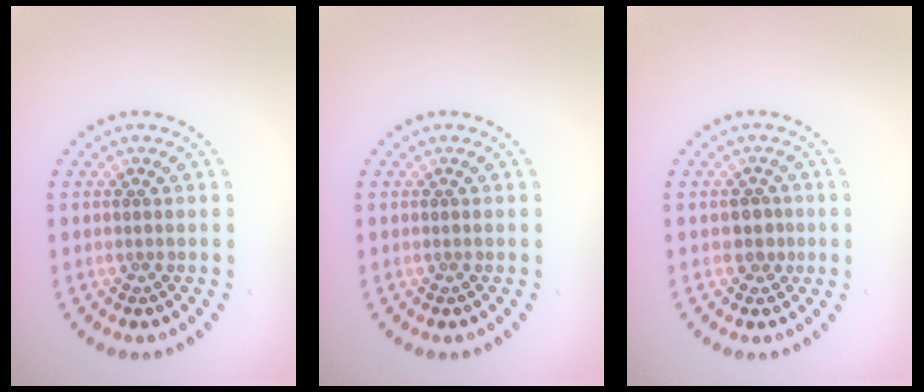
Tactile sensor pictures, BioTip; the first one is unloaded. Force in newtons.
{"total": 0.0}
{"total": 1.6, "press": 1.4, "slide": 0.8}